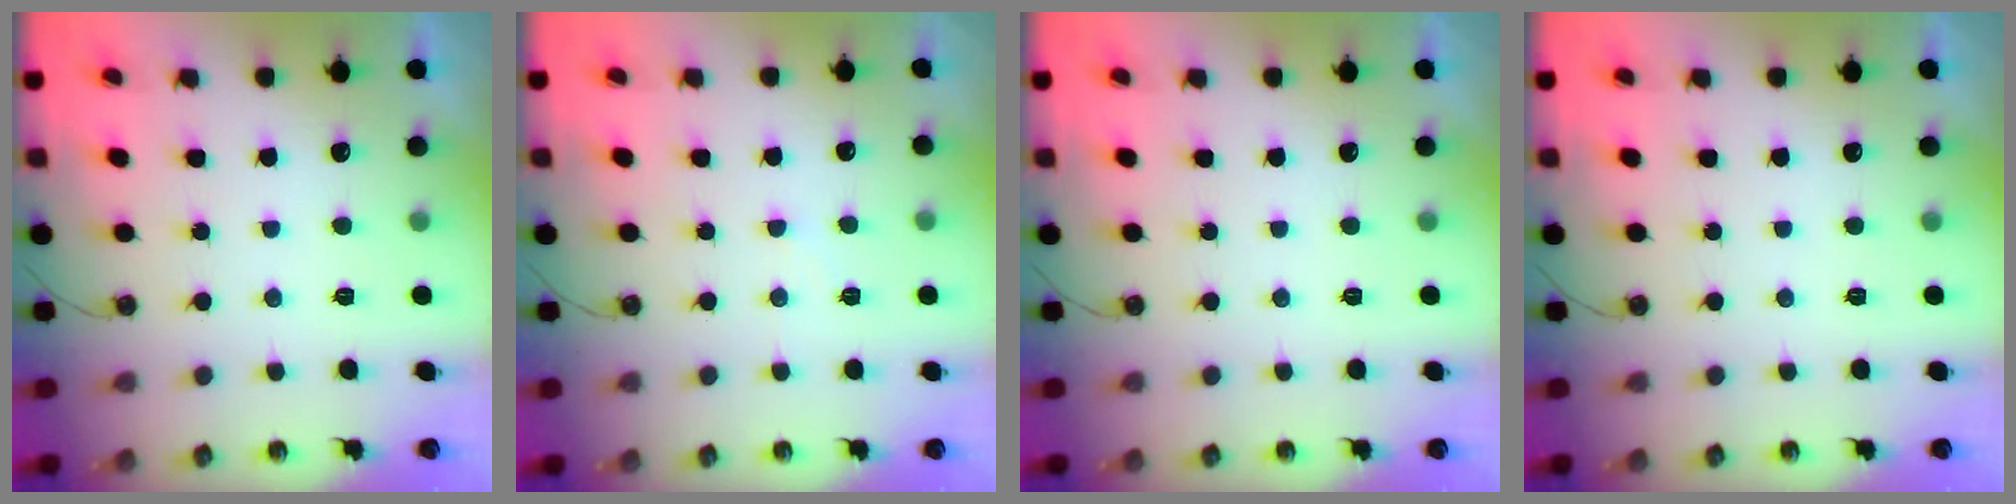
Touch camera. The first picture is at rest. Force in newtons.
{"total": 5.4, "press": 5.3, "slide": 0.6}
{"total": 0.0}
{"total": 0.0}